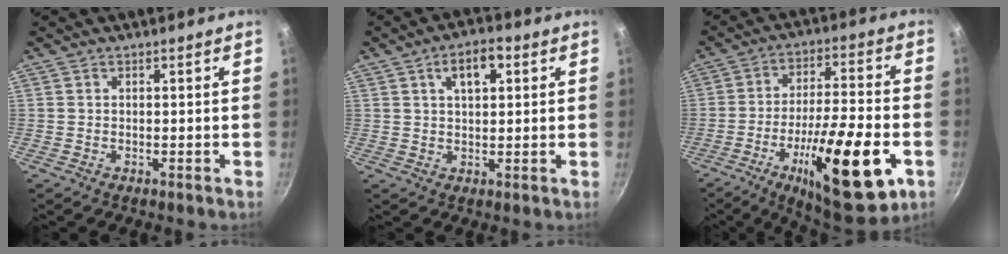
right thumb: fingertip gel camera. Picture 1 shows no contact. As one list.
[{"total": 6.6, "force": [2.4, 3.4, 5.1], "torque": [-0.061, 0.007, 0.037]}, {"total": 23.3, "force": [-8.5, 6.6, 20.6], "torque": [-0.306, 0.026, -0.128]}]